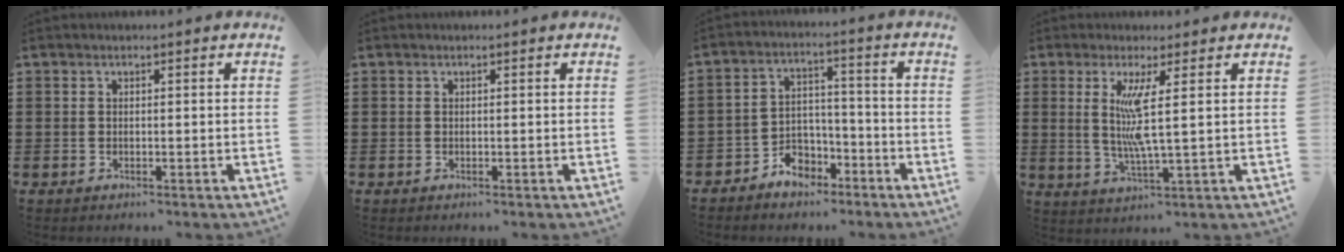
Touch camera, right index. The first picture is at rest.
{"total": 0.0}
{"total": 4.8, "force": [-3.9, 2.7, 0.6], "torque": [-0.019, 0.010, -0.078]}
{"total": 6.3, "force": [1.5, 0.1, 6.1], "torque": [-0.127, -0.013, 0.020]}